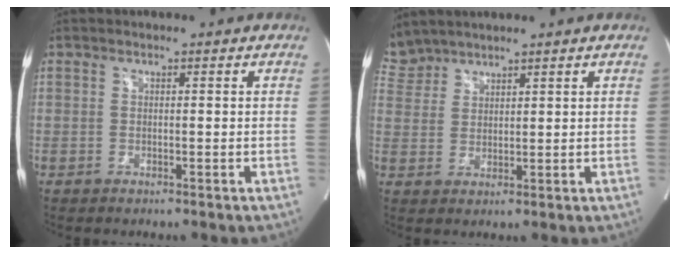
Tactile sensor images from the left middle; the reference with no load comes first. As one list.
[{"total": 4.6, "force": [4.5, 0.9, 0.0], "torque": [-0.013, 0.016, 0.099]}]